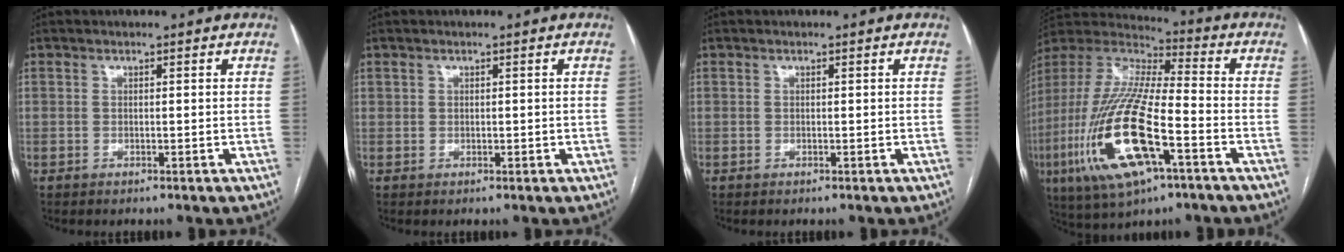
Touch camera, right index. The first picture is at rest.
{"total": 0.7, "force": [0.4, 0.6, 0.3], "torque": [-0.001, 0.003, 0.007]}
{"total": 0.0}
{"total": 22.1, "force": [-7.9, 5.0, 20.1], "torque": [-0.466, -0.037, -0.142]}